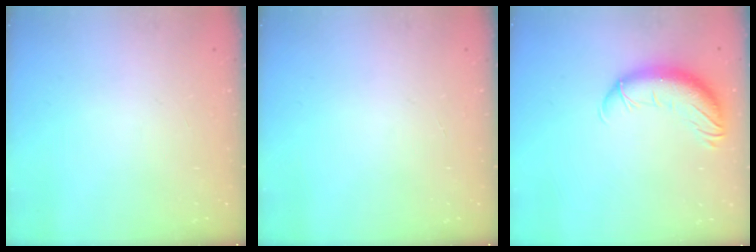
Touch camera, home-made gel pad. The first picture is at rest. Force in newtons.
{"total": 0.0}
{"total": 12.5, "press": 12.0, "slide": 3.5}